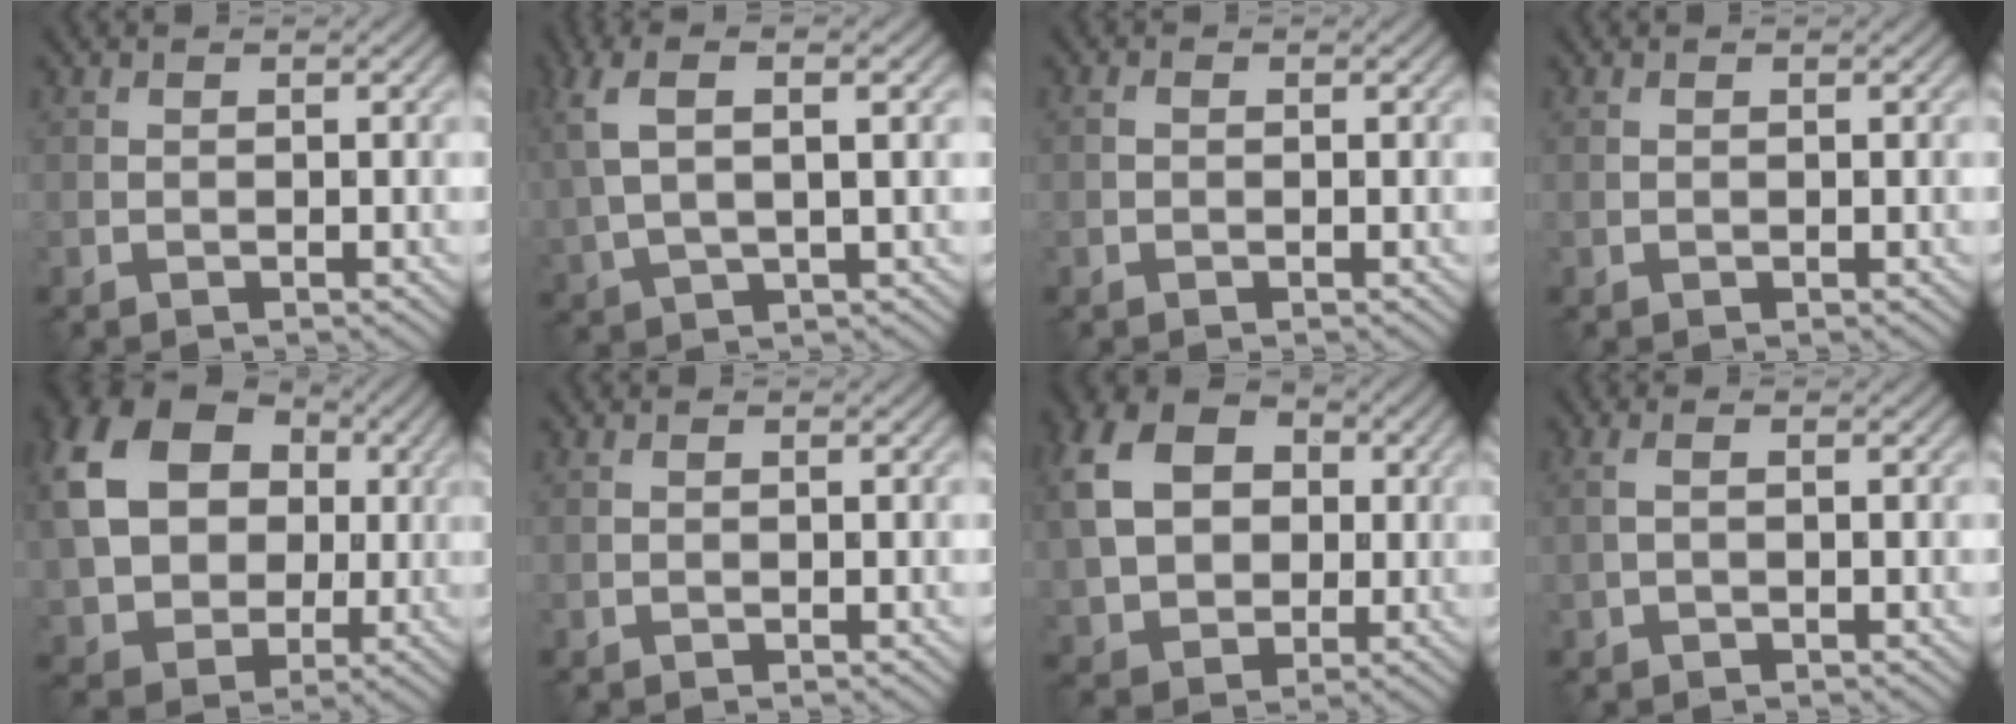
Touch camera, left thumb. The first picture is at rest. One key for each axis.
{"total": 8.1, "fx": 2.7, "fy": 3.0, "fz": 7.0, "tx": -0.172, "ty": 0.007, "tz": 0.052}
{"total": 0.5, "fx": -0.1, "fy": 0.4, "fz": 0.4, "tx": -0.008, "ty": 0.002, "tz": -0.003}
{"total": 0.0}
{"total": 15.1, "fx": 2.4, "fy": 11.8, "fz": 9.1, "tx": -0.232, "ty": 0.008, "tz": 0.047}
{"total": 0.0}
{"total": 11.8, "fx": 1.7, "fy": 9.1, "fz": 7.4, "tx": -0.185, "ty": 0.008, "tz": 0.030}
{"total": 1.4, "fx": 0.1, "fy": 0.4, "fz": 1.4, "tx": -0.034, "ty": 0.005, "tz": -0.001}